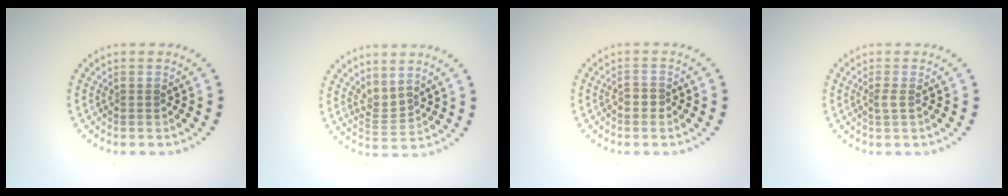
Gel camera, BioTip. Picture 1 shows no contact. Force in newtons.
{"total": 1.8, "press": 1.4, "slide": 1.2}
{"total": 1.3, "press": 1.2, "slide": 0.5}
{"total": 1.0, "press": 0.7, "slide": 0.7}